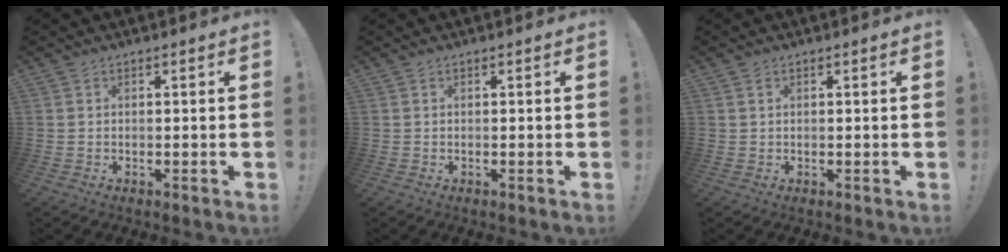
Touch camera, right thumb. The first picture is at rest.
{"total": 0.0}
{"total": 0.6, "force": [0.3, 0.2, 0.4], "torque": [0.000, -0.003, 0.005]}